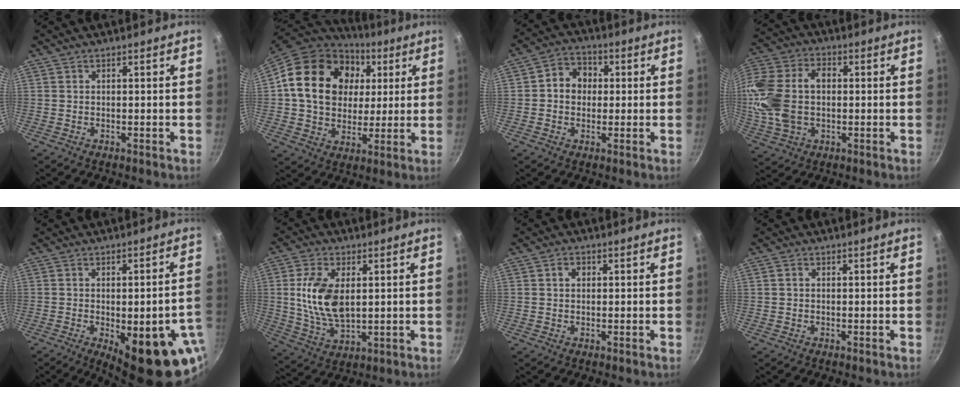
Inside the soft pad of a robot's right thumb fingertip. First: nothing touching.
{"total": 22.6, "force": [5.2, 17.5, 13.3], "torque": [-0.219, 0.013, 0.086]}
{"total": 6.9, "force": [0.6, 5.9, 3.5], "torque": [-0.026, 0.012, -0.005]}
{"total": 17.5, "force": [0.3, 12.0, 12.8], "torque": [-0.258, 0.026, 0.001]}
{"total": 19.1, "force": [-7.2, 6.2, 16.6], "torque": [-0.162, 0.006, -0.079]}
{"total": 12.3, "force": [1.8, 6.9, 10.0], "torque": [-0.187, -0.011, 0.039]}
{"total": 2.0, "force": [0.5, 1.6, 1.2], "torque": [-0.014, 0.003, 0.005]}
{"total": 0.7, "force": [0.1, 0.6, 0.3], "torque": [-0.005, 0.004, 0.001]}